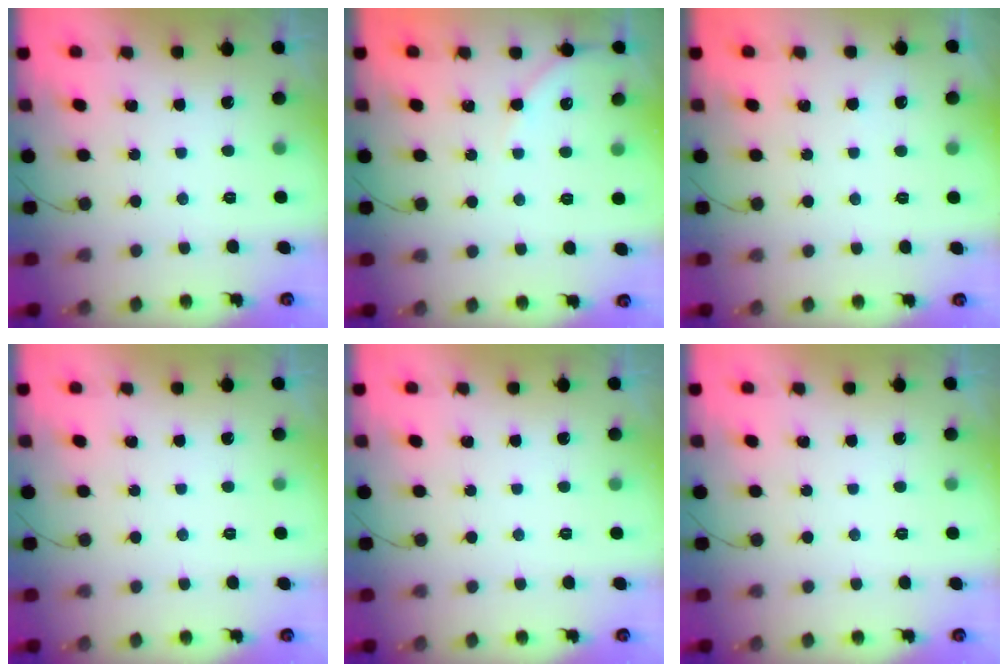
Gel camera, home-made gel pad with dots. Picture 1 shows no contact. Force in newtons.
{"total": 3.7, "press": 3.7, "slide": 0.6}
{"total": 1.7, "press": 1.7, "slide": 0.3}
{"total": 0.0}
{"total": 0.0}
{"total": 0.0}